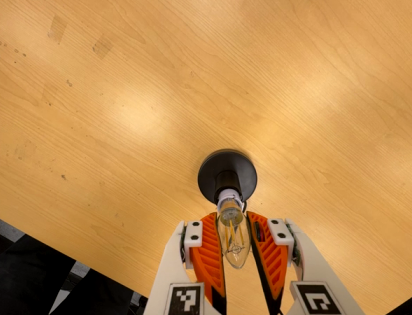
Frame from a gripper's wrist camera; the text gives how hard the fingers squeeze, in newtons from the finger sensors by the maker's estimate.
{"total": 11.6, "left": 11.5, "right": 11.7}